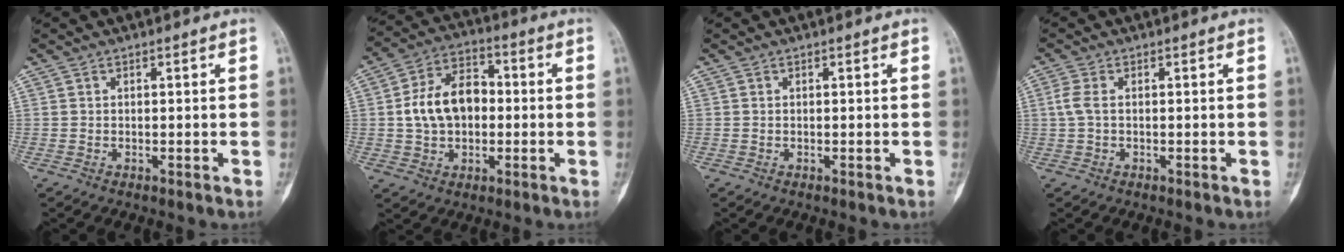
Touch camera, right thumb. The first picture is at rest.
{"total": 11.9, "force": [0.0, 8.2, 8.6], "torque": [-0.133, 0.025, -0.007]}
{"total": 0.0}
{"total": 2.5, "force": [0.0, 1.2, 2.2], "torque": [-0.059, 0.002, -0.003]}